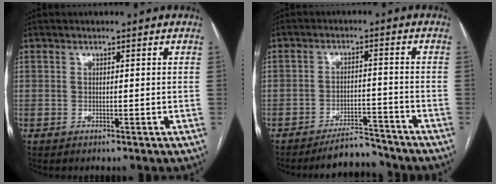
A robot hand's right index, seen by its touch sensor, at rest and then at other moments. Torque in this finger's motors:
{"motor_torque": [-0.20, 0.01, -0.26, -0.08]}